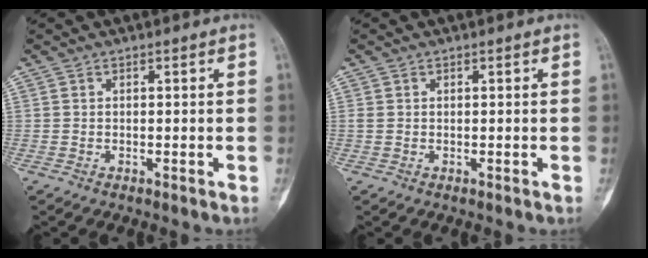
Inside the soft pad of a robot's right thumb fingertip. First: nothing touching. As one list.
[{"total": 0.8, "force": [0.2, 0.6, 0.5], "torque": [-0.011, 0.003, 0.006]}]